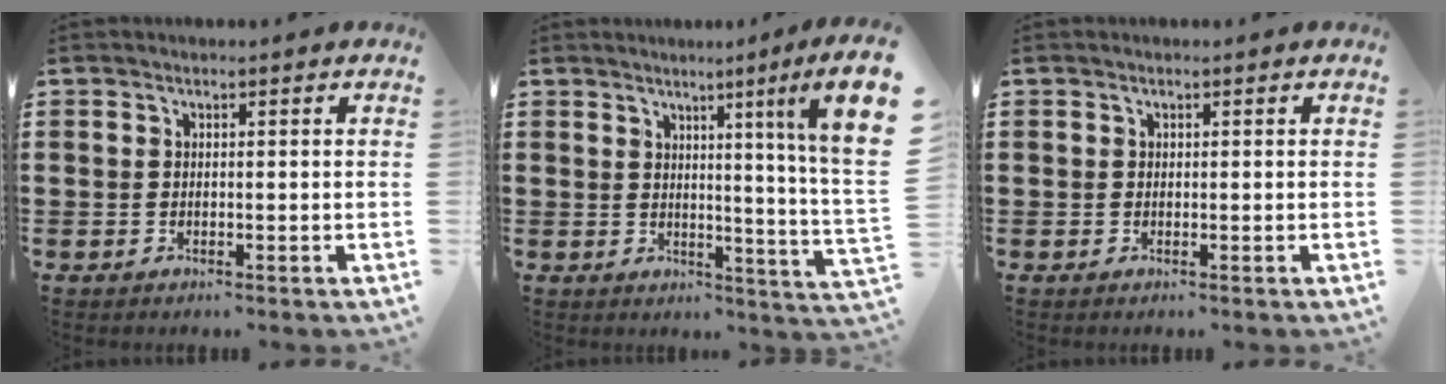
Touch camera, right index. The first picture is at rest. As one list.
[{"total": 5.5, "force": [2.7, -0.9, 4.7], "torque": [-0.089, -0.024, 0.032]}, {"total": 0.0}]